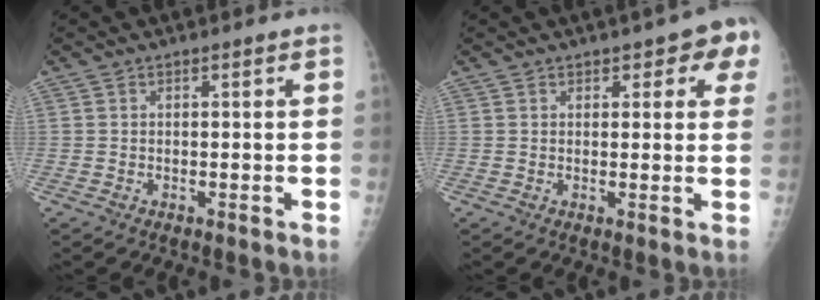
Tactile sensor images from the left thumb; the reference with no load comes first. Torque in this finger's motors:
{"motor_torque": [0.28, 0.21, 0.07, -0.25, 0.06]}